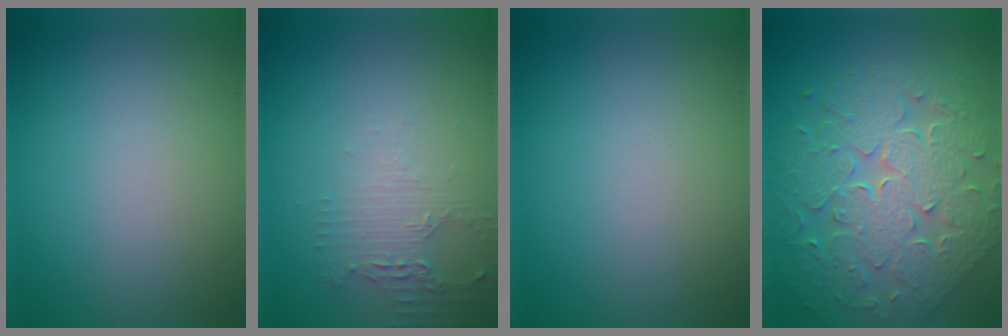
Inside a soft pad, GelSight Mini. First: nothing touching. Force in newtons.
{"total": 2.2, "press": 1.8, "slide": 1.2}
{"total": 0.0}
{"total": 9.1, "press": 6.7, "slide": 6.2}